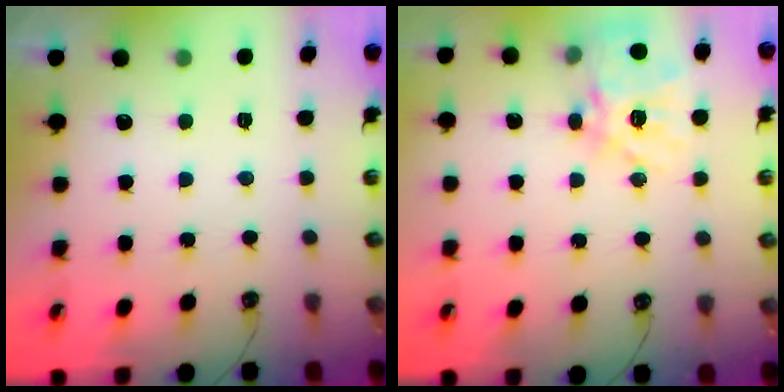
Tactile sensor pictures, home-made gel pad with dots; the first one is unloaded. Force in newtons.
{"total": 18.6, "press": 18.5, "slide": 1.9}